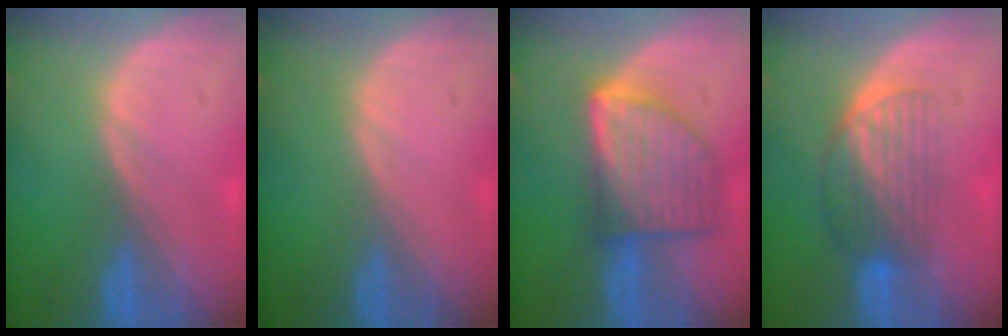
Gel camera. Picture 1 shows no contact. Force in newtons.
{"total": 0.0}
{"total": 9.0, "press": 9.0, "slide": 0.6}
{"total": 6.8, "press": 6.0, "slide": 3.3}